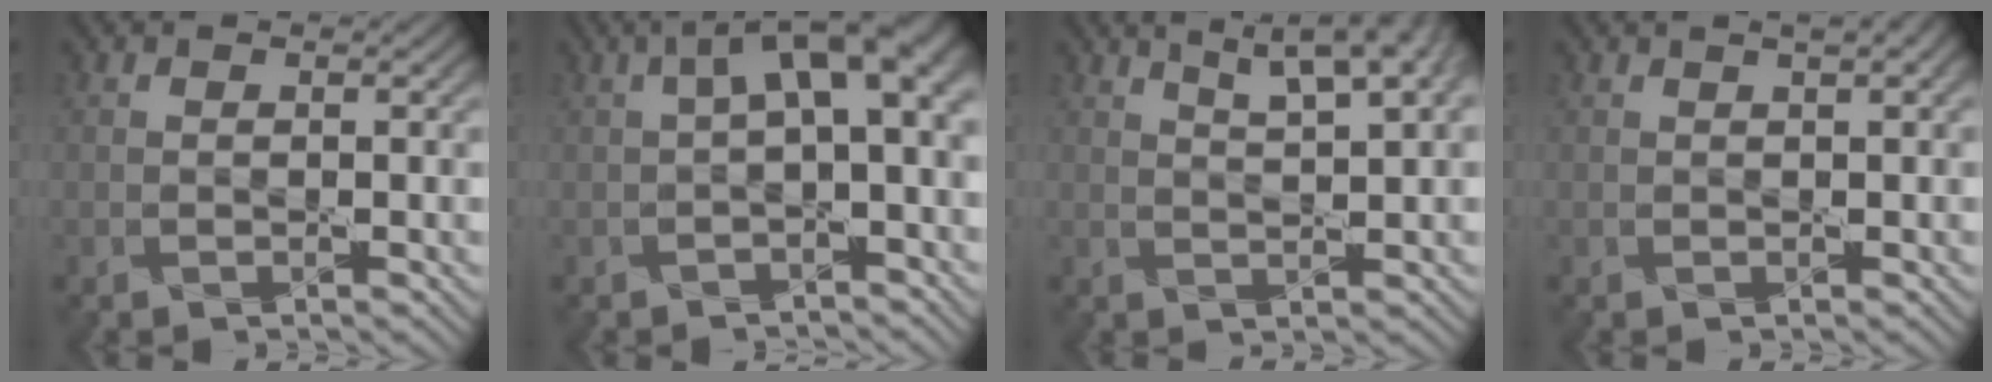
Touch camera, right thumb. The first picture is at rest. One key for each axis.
{"total": 6.4, "fx": 1.0, "fy": 2.3, "fz": 5.8, "tx": -0.090, "ty": 0.014, "tz": 0.012}
{"total": 7.5, "fx": 4.6, "fy": 1.8, "fz": 5.7, "tx": -0.081, "ty": 0.021, "tz": 0.057}
{"total": 2.3, "fx": 1.2, "fy": 0.6, "fz": 1.9, "tx": -0.026, "ty": 0.005, "tz": 0.007}